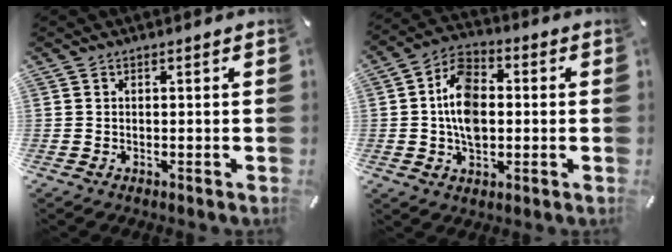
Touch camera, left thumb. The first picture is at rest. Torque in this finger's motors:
{"motor_torque": [0.32, 0.41, 0.91, -0.33, 0.37]}